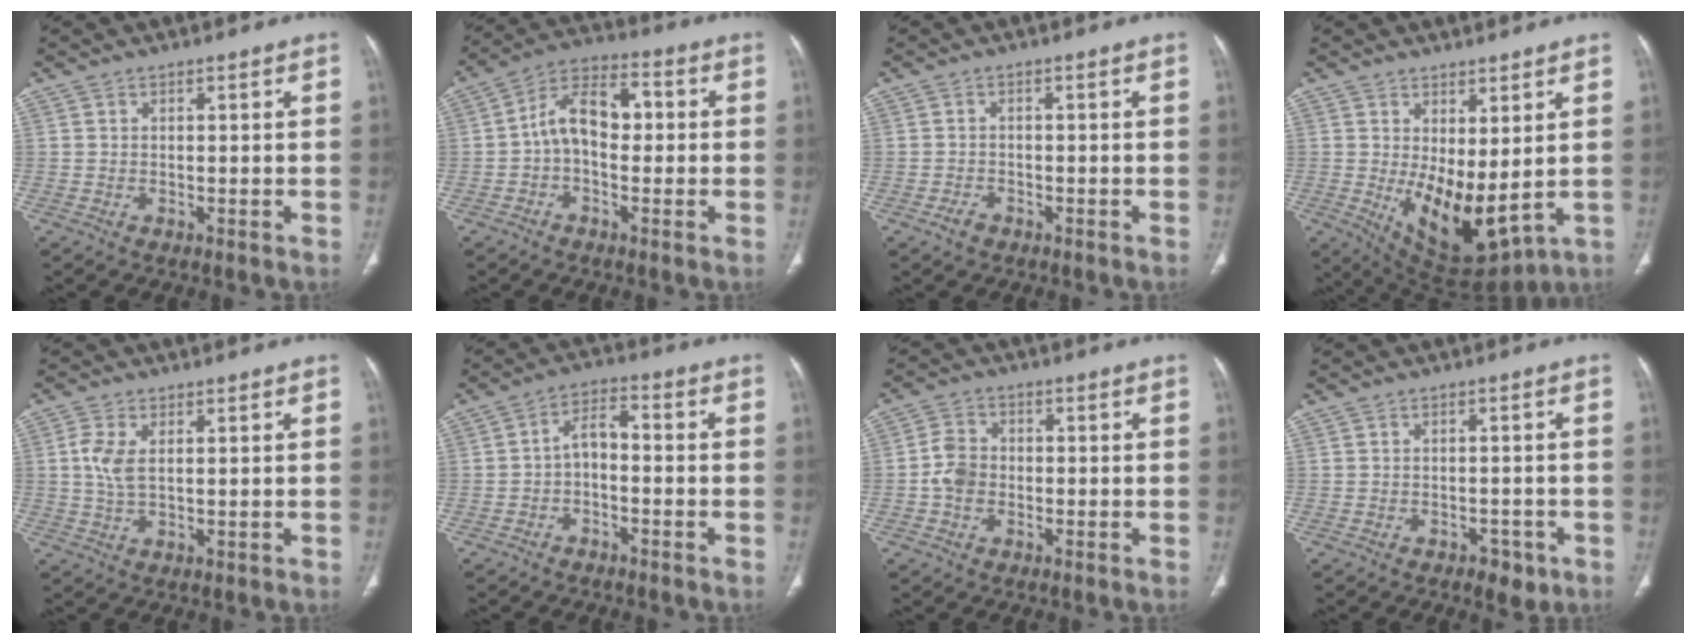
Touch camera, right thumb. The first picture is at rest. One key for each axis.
{"total": 10.0, "fx": -0.4, "fy": 6.1, "fz": 7.9, "tx": -0.123, "ty": 0.036, "tz": -0.019}
{"total": 1.5, "fx": -0.9, "fy": 1.0, "fz": 0.6, "tx": -0.014, "ty": 0.005, "tz": -0.017}
{"total": 11.8, "fx": 0.3, "fy": 5.6, "fz": 10.3, "tx": -0.154, "ty": -0.027, "tz": 0.030}
{"total": 4.8, "fx": 1.1, "fy": 2.3, "fz": 4.1, "tx": -0.098, "ty": -0.001, "tz": 0.022}
{"total": 5.1, "fx": -1.4, "fy": 2.8, "fz": 4.1, "tx": -0.066, "ty": 0.033, "tz": -0.034}
{"total": 5.1, "fx": -1.0, "fy": 4.0, "fz": 2.9, "tx": -0.048, "ty": 0.013, "tz": -0.026}
{"total": 3.8, "fx": -2.1, "fy": 2.3, "fz": 2.1, "tx": -0.016, "ty": 0.011, "tz": -0.022}